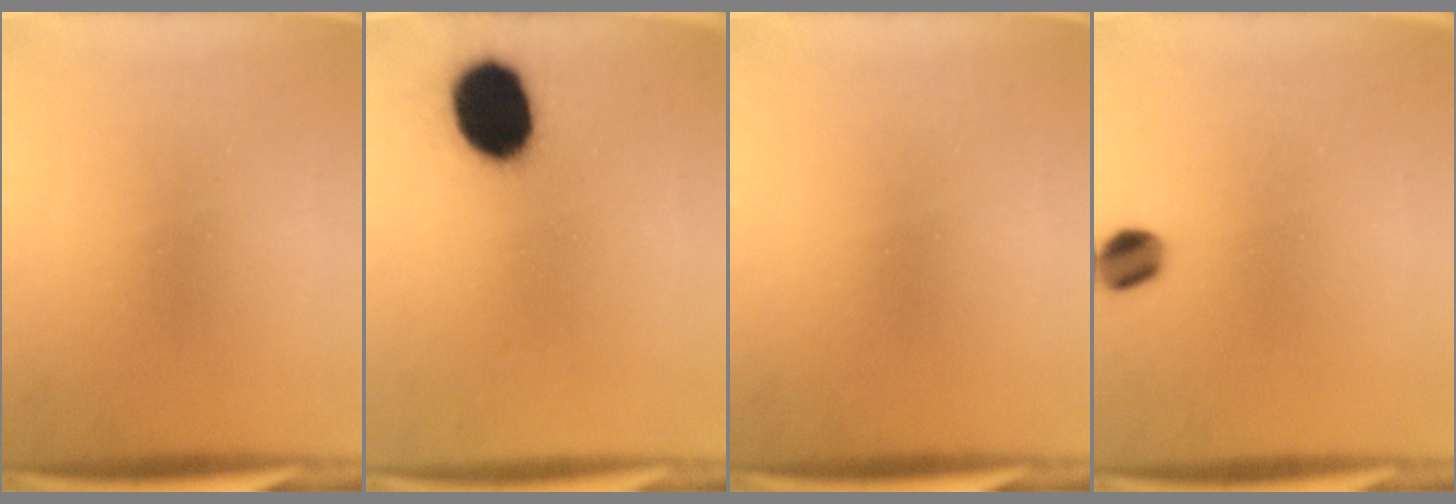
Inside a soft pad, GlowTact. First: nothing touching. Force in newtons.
{"total": 14.5}
{"total": 0.0}
{"total": 4.3}